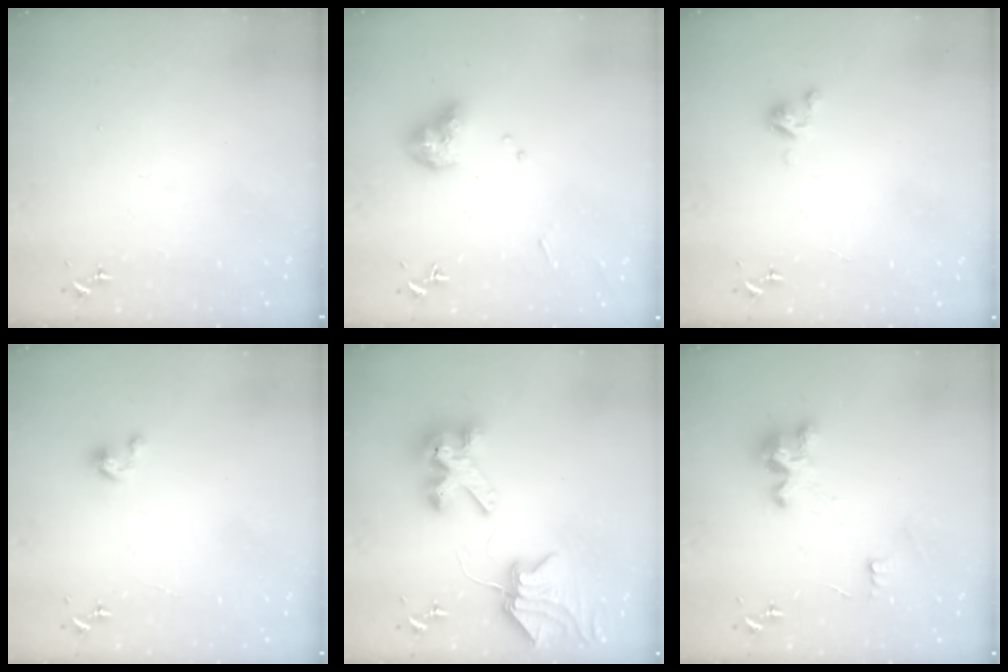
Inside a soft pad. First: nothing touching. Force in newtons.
{"total": 10.4, "press": 10.4, "slide": 1.2}
{"total": 4.8, "press": 4.8, "slide": 0.3}
{"total": 2.4, "press": 2.4, "slide": 0.2}
{"total": 10.5, "press": 10.5, "slide": 1.2}
{"total": 8.9, "press": 8.9, "slide": 0.3}